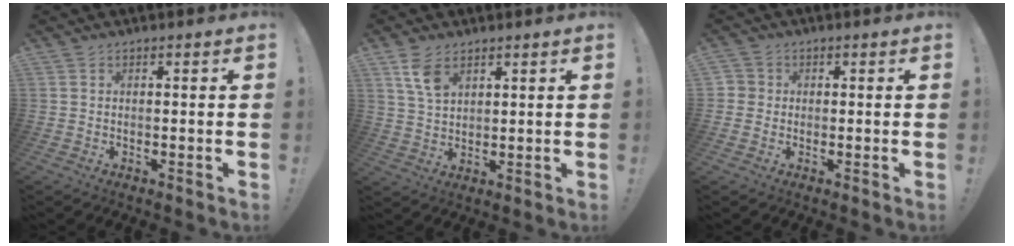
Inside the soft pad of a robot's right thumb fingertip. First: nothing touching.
{"total": 6.8, "force": [3.9, 3.7, 4.1], "torque": [-0.073, -0.016, 0.073]}
{"total": 2.4, "force": [-0.2, 2.4, 0.5], "torque": [-0.012, 0.006, -0.003]}